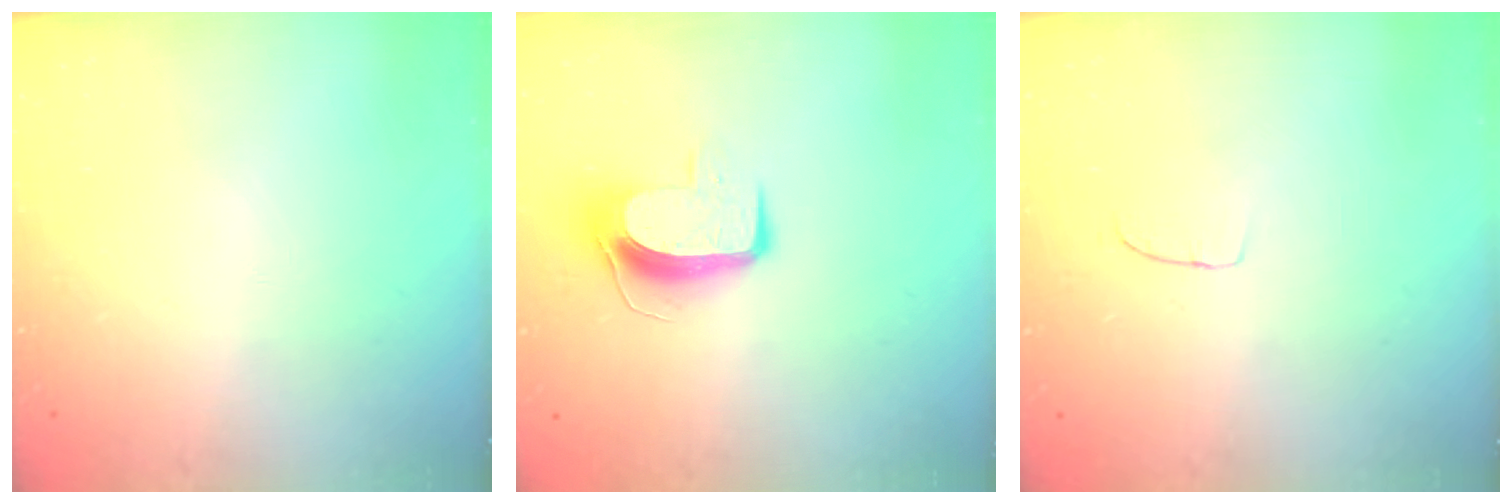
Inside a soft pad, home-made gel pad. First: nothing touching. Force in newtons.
{"total": 9.2, "press": 9.2, "slide": 0.2}
{"total": 2.5, "press": 2.5, "slide": 0.1}